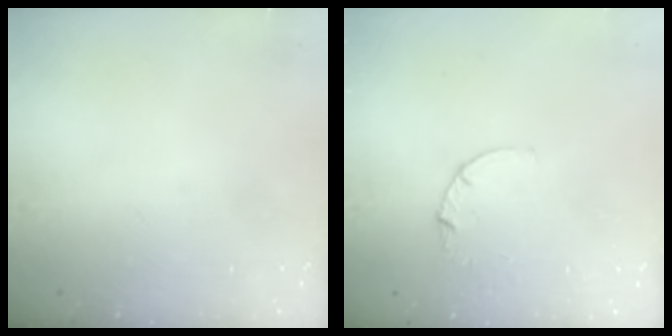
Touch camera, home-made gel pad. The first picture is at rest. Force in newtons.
{"total": 2.8, "press": 2.8, "slide": 0.3}